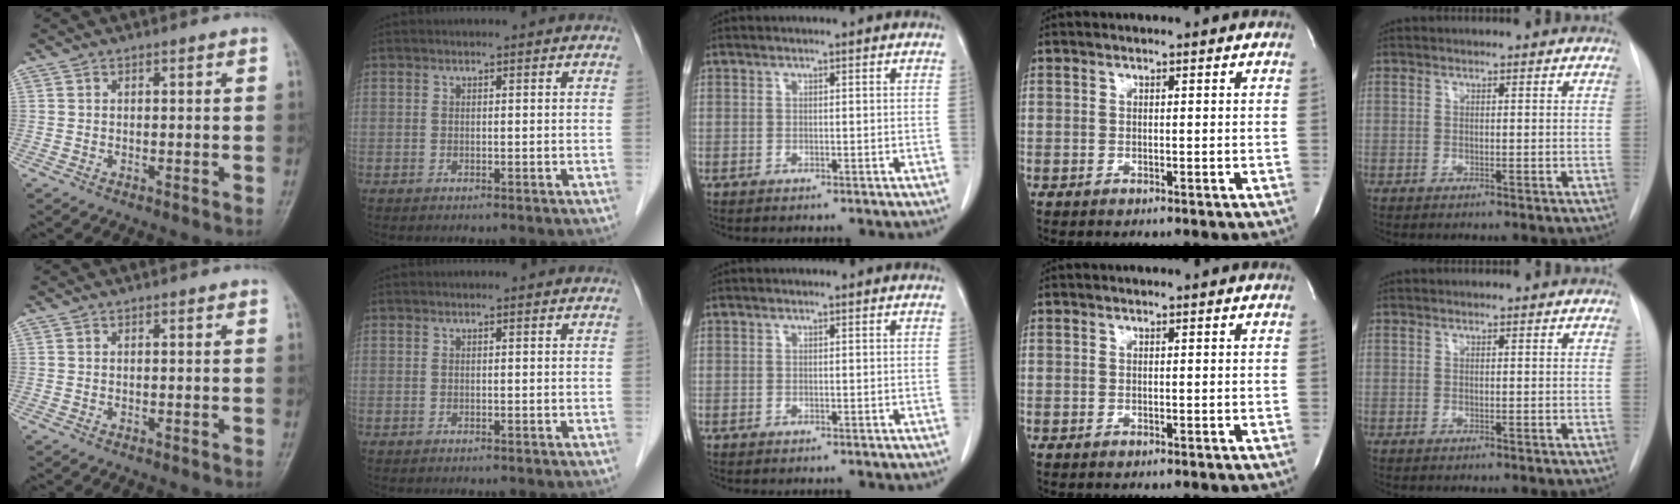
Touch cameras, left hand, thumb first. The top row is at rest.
{}